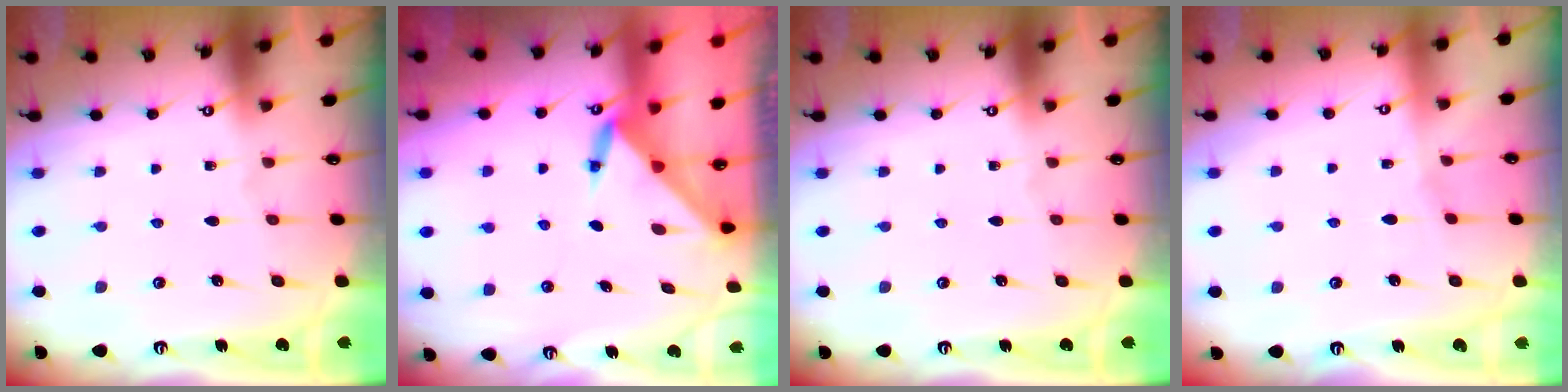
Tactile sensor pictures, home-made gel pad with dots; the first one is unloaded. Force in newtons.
{"total": 3.4, "press": 3.4, "slide": 0.4}
{"total": 0.0}
{"total": 2.9, "press": 2.9, "slide": 0.5}